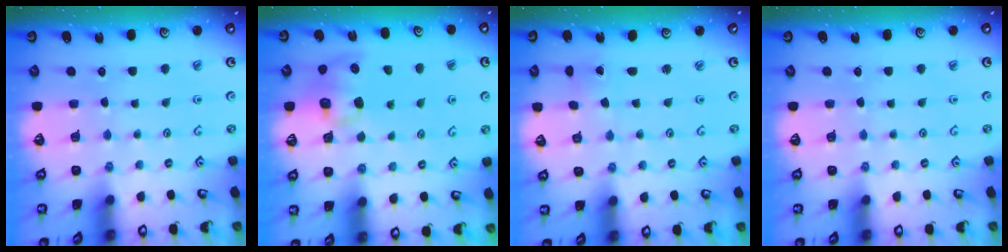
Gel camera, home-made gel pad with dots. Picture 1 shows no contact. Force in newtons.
{"total": 9.9, "press": 9.8, "slide": 1.9}
{"total": 1.0, "press": 1.0, "slide": 0.1}
{"total": 0.0}